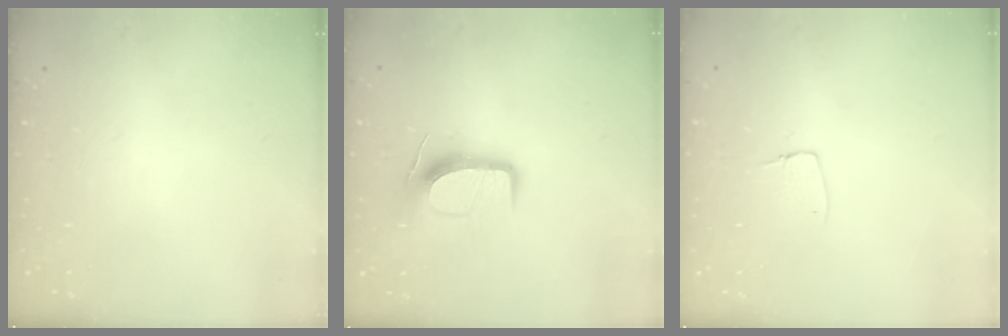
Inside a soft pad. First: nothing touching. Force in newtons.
{"total": 10.3, "press": 10.3, "slide": 0.6}
{"total": 5.6, "press": 5.5, "slide": 0.4}